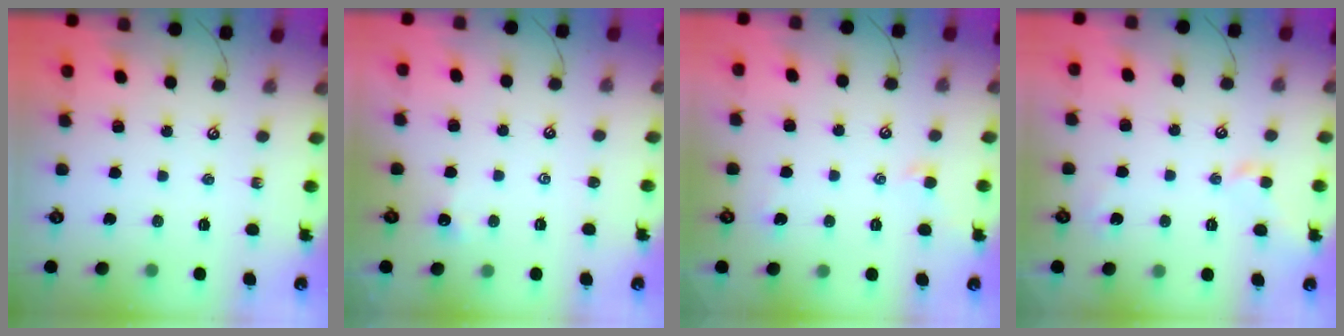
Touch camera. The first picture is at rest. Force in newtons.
{"total": 0.0}
{"total": 0.7, "press": 0.1, "slide": 0.7}
{"total": 2.3, "press": 2.2, "slide": 0.6}